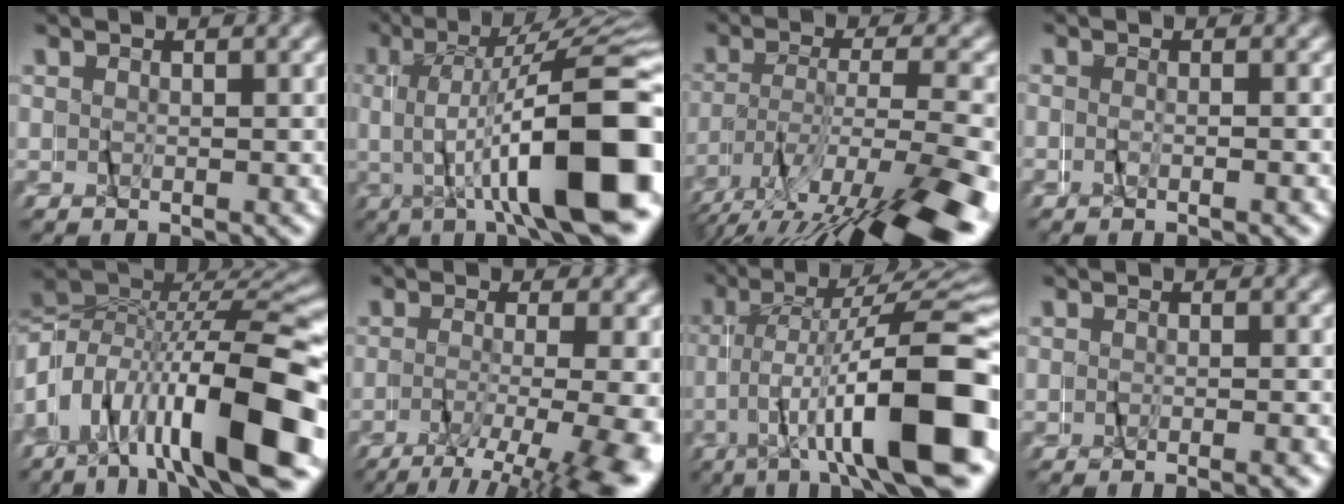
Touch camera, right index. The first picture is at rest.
{"total": 13.9, "force": [-2.4, 3.8, 13.2], "torque": [-0.172, 0.012, -0.035]}
{"total": 10.5, "force": [-5.5, 2.8, 8.5], "torque": [-0.132, -0.018, -0.076]}
{"total": 1.2, "force": [-1.1, 0.0, 0.4], "torque": [-0.015, -0.006, -0.020]}
{"total": 17.5, "force": [-5.2, 11.1, 12.5], "torque": [-0.224, -0.017, -0.088]}
{"total": 7.7, "force": [-4.2, 1.8, 6.2], "torque": [-0.086, -0.028, -0.059]}
{"total": 13.6, "force": [-4.2, 3.4, 12.5], "torque": [-0.173, -0.007, -0.057]}
{"total": 1.6, "force": [-1.5, -0.2, 0.5], "torque": [-0.013, -0.003, -0.024]}